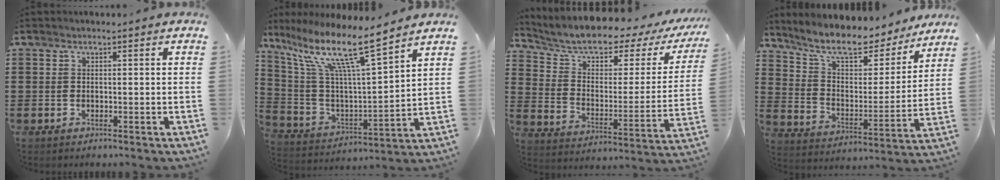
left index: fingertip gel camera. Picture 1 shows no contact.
{"total": 12.9, "force": [8.9, 1.4, 9.3], "torque": [-0.214, -0.054, 0.141]}
{"total": 6.2, "force": [4.9, 2.2, 3.1], "torque": [-0.087, -0.038, 0.080]}
{"total": 9.3, "force": [8.2, 1.8, 4.1], "torque": [-0.109, -0.054, 0.139]}